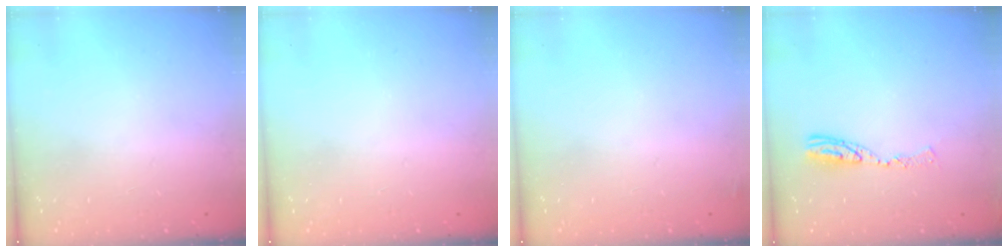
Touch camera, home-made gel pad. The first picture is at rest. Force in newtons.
{"total": 0.0}
{"total": 2.5, "press": 2.4, "slide": 0.8}
{"total": 8.4, "press": 8.4, "slide": 0.6}